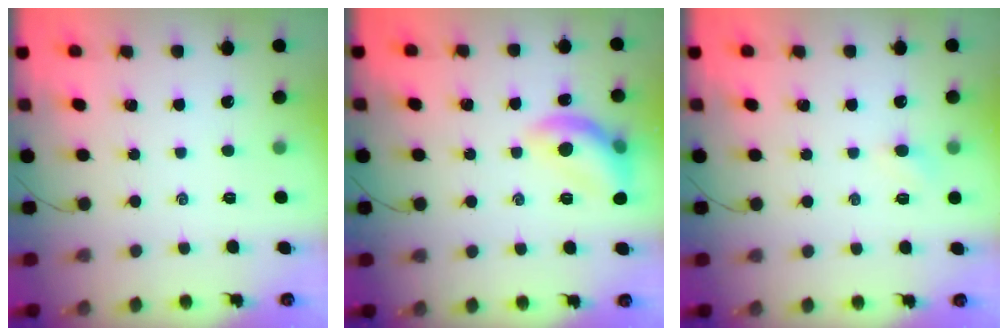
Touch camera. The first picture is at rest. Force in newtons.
{"total": 12.1, "press": 12.1, "slide": 0.7}
{"total": 2.7, "press": 2.6, "slide": 0.9}